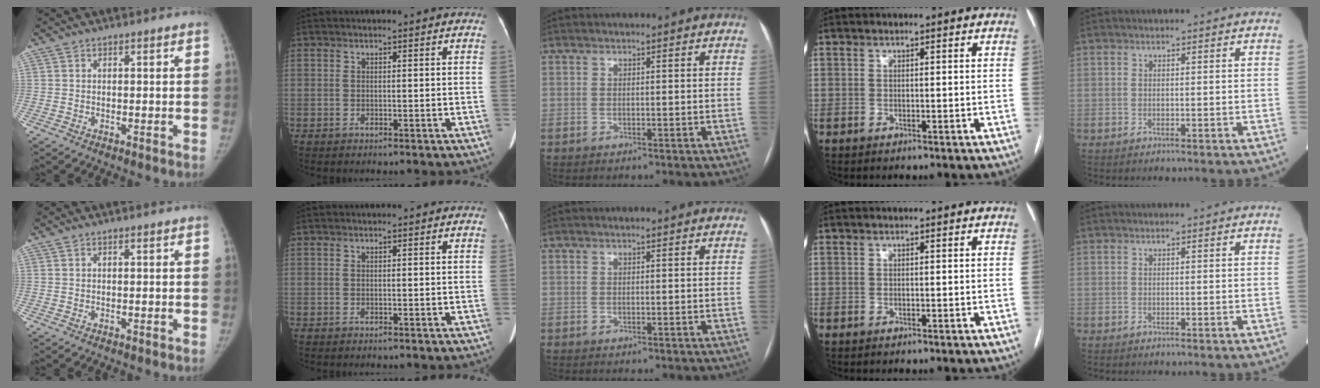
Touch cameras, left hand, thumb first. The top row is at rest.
{}